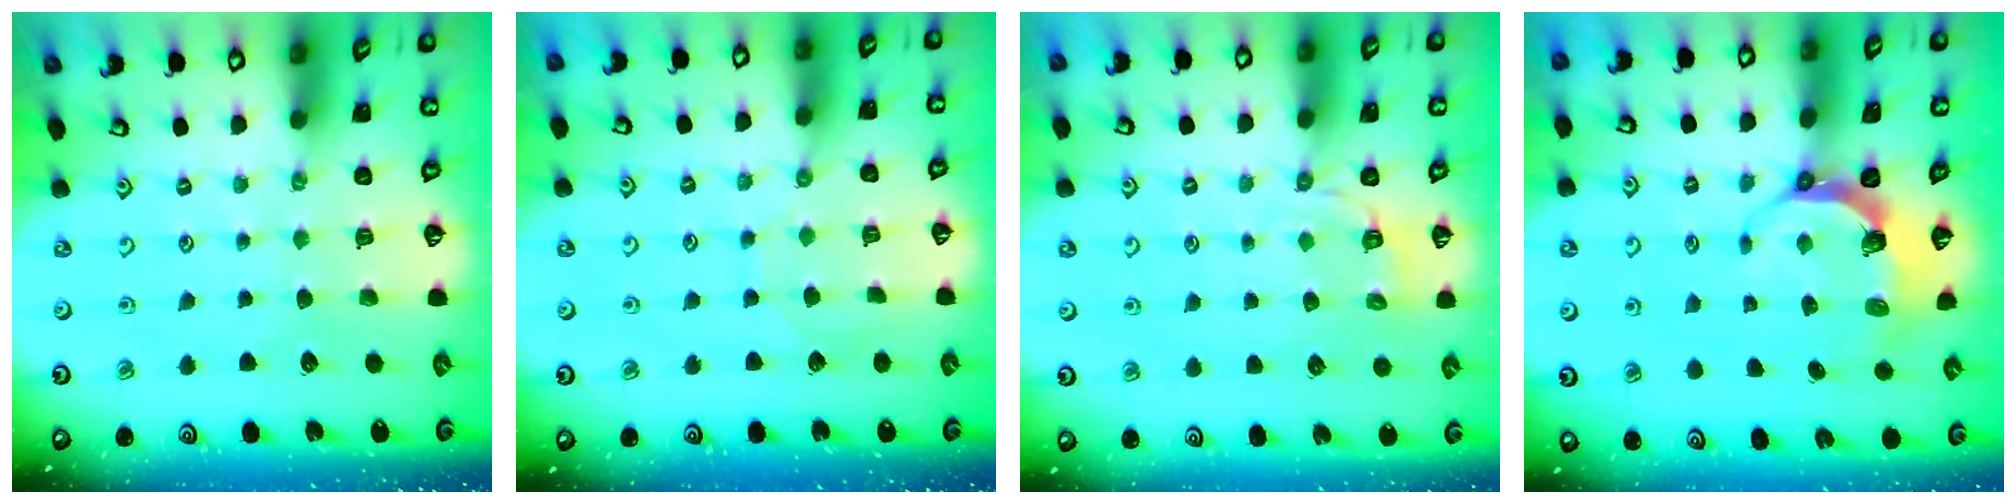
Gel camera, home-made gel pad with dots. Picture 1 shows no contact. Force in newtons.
{"total": 4.2, "press": 4.2, "slide": 0.5}
{"total": 2.7, "press": 1.4, "slide": 2.3}
{"total": 7.4, "press": 6.2, "slide": 4.1}